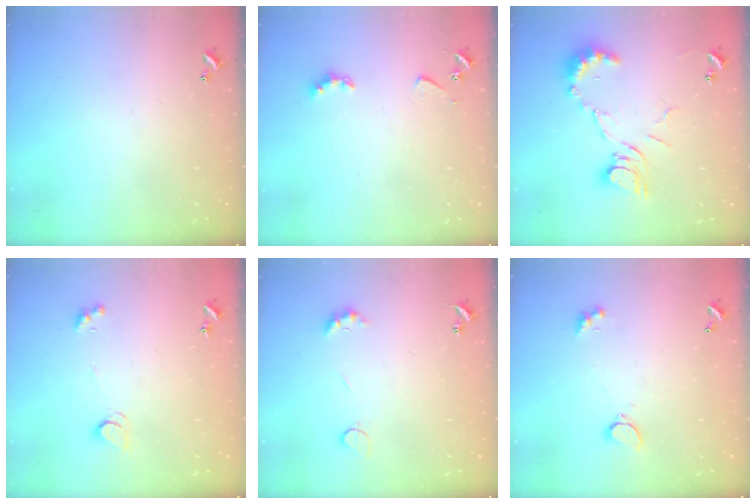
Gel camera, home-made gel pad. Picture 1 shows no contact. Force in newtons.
{"total": 2.8, "press": 2.7, "slide": 0.5}
{"total": 11.6, "press": 11.6, "slide": 1.1}
{"total": 2.2, "press": 2.1, "slide": 0.4}
{"total": 4.9, "press": 4.9, "slide": 0.8}
{"total": 2.1, "press": 2.0, "slide": 0.6}